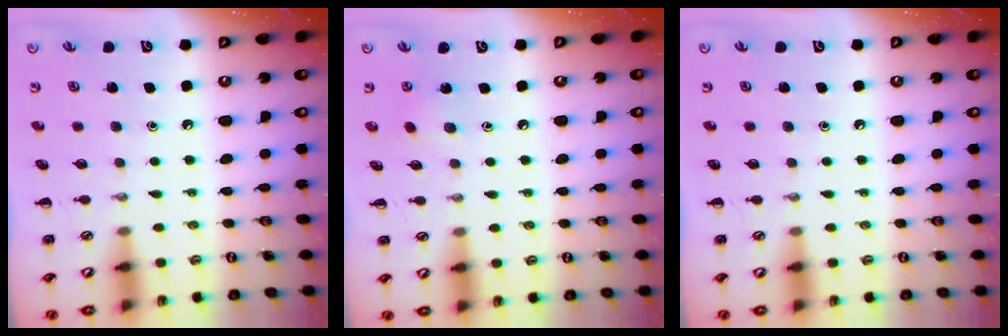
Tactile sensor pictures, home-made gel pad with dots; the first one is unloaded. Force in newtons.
{"total": 5.0, "press": 4.8, "slide": 1.5}
{"total": 0.0}